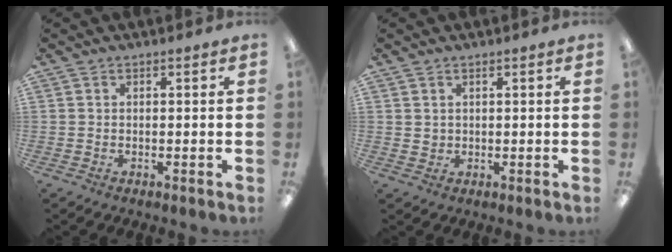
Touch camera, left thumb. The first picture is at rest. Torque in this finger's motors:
{"motor_torque": [-0.18, 0.10, -0.31, 0.28, 0.01]}